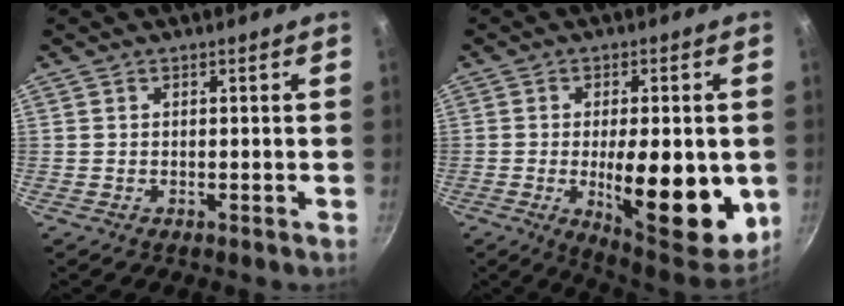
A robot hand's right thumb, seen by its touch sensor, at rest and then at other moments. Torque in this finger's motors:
{"motor_torque": [1.64, 3.37, 1.68, -0.44, 0.39]}